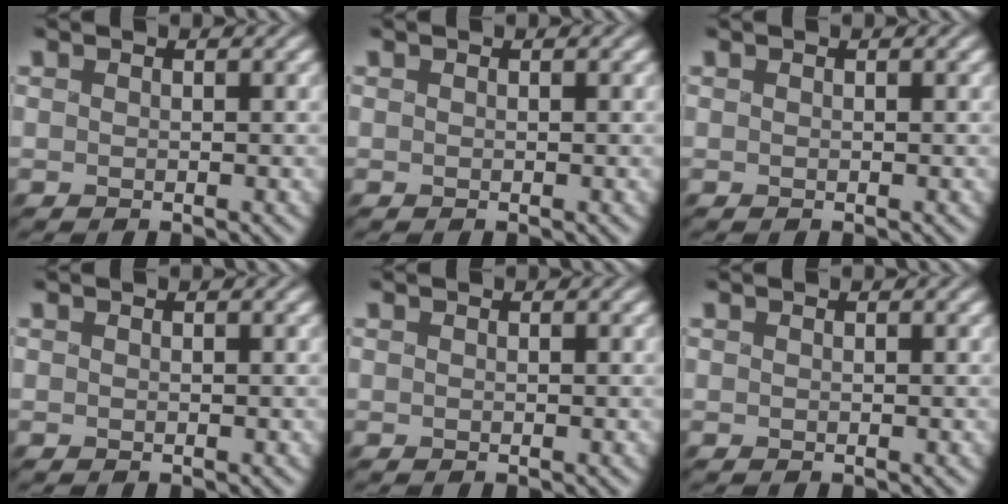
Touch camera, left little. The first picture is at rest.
{"total": 0.0}
{"total": 0.0}
{"total": 0.0}
{"total": 0.0}
{"total": 0.0}